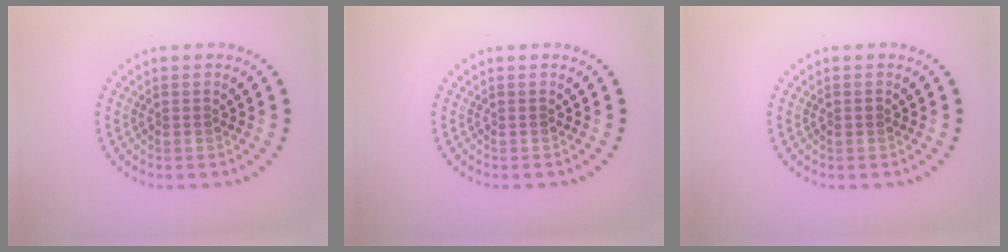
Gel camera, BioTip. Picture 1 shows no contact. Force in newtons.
{"total": 0.0}
{"total": 0.6, "press": 0.6, "slide": 0.1}